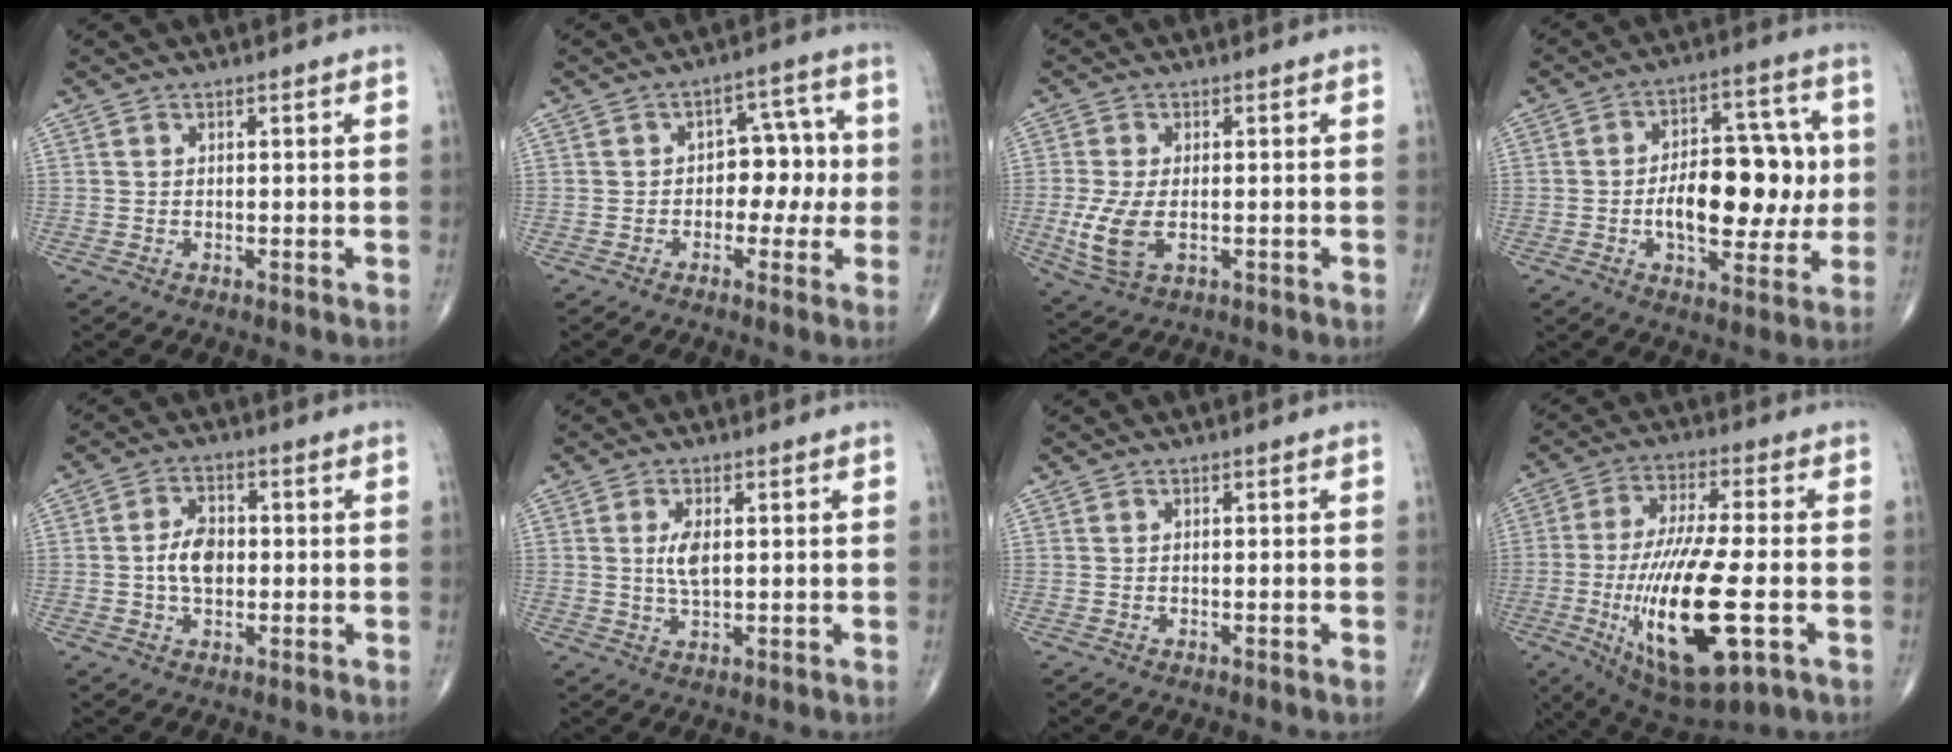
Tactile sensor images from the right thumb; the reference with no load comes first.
{"total": 7.8, "force": [-0.6, 5.3, 5.7], "torque": [-0.030, 0.029, -0.017]}
{"total": 7.2, "force": [-1.4, 3.8, 6.0], "torque": [-0.138, -0.010, -0.023]}
{"total": 17.2, "force": [-0.9, 9.1, 14.6], "torque": [-0.184, 0.024, -0.013]}
{"total": 6.1, "force": [-0.3, 3.9, 4.6], "torque": [-0.076, 0.010, -0.010]}
{"total": 4.1, "force": [0.6, 1.7, 3.6], "torque": [-0.073, -0.008, 0.014]}
{"total": 0.0}
{"total": 21.8, "force": [-5.2, 6.4, 20.2], "torque": [-0.410, -0.006, -0.073]}